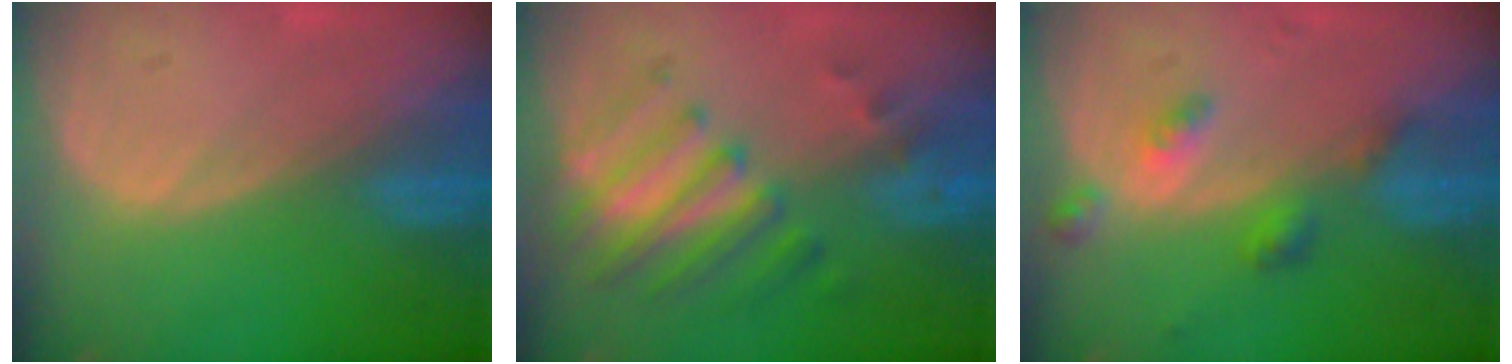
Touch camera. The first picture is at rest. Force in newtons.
{"total": 7.8, "press": 7.0, "slide": 3.4}
{"total": 4.5, "press": 4.1, "slide": 1.8}